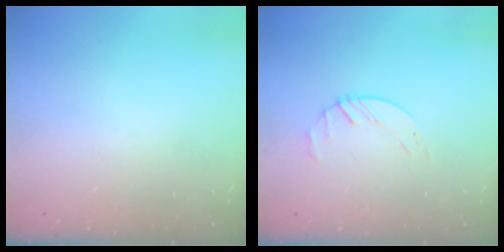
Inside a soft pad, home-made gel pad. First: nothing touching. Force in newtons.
{"total": 2.7, "press": 2.6, "slide": 0.3}